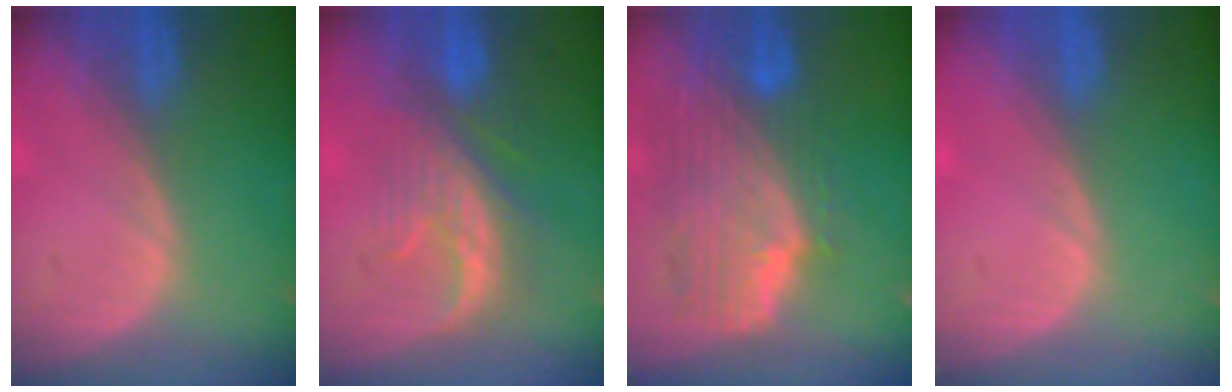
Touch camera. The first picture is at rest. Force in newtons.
{"total": 8.1, "press": 7.7, "slide": 2.5}
{"total": 10.3, "press": 9.0, "slide": 5.1}
{"total": 0.0}